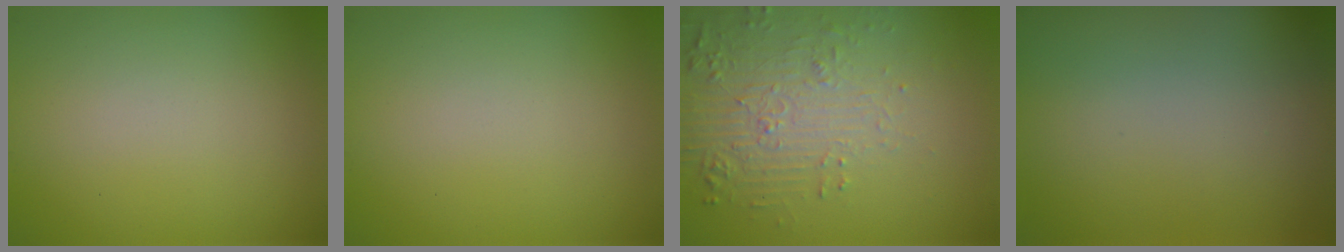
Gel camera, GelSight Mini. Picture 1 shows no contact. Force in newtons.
{"total": 0.0}
{"total": 5.6, "press": 3.8, "slide": 4.2}
{"total": 0.0}